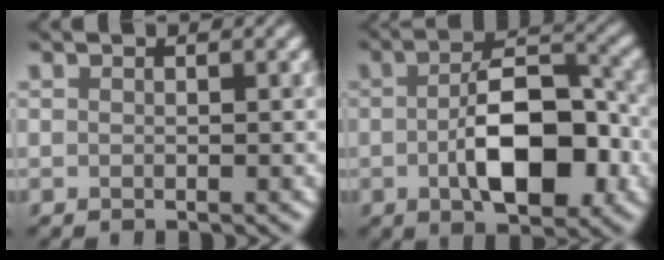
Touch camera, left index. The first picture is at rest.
{"total": 9.1, "force": [-1.8, 4.3, 7.8], "torque": [-0.125, 0.004, -0.030]}